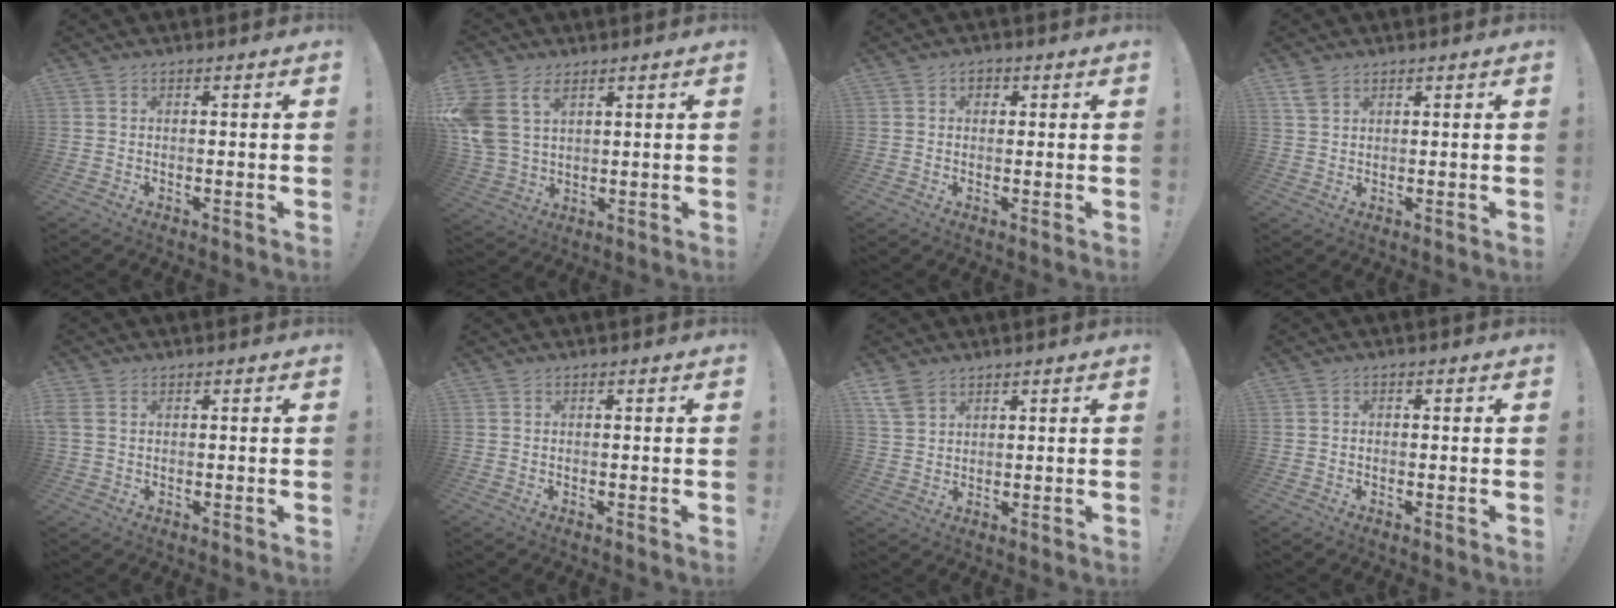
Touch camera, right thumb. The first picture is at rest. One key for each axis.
{"total": 10.5, "fx": 5.0, "fy": 6.8, "fz": 6.3, "tx": -0.143, "ty": -0.018, "tz": 0.097}
{"total": 1.8, "fx": 0.3, "fy": 1.6, "fz": 0.8, "tx": -0.012, "ty": 0.003, "tz": 0.005}
{"total": 2.0, "fx": 1.4, "fy": 0.9, "fz": 1.1, "tx": -0.018, "ty": -0.004, "tz": 0.027}
{"total": 2.7, "fx": 0.8, "fy": 1.9, "fz": 1.7, "tx": -0.045, "ty": 0.005, "tz": 0.016}
{"total": 0.0}
{"total": 3.9, "fx": 2.7, "fy": 2.3, "fz": 1.7, "tx": -0.027, "ty": -0.011, "tz": 0.052}
{"total": 0.9, "fx": -0.6, "fy": 0.6, "fz": 0.3, "tx": -0.010, "ty": 0.004, "tz": -0.010}